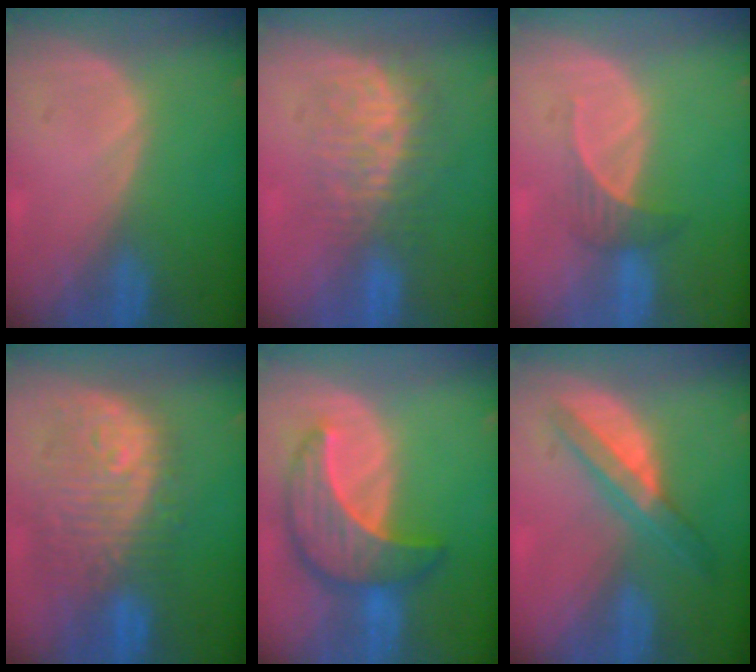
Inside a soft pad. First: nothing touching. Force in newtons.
{"total": 8.6, "press": 7.4, "slide": 4.4}
{"total": 2.8, "press": 2.7, "slide": 0.9}
{"total": 11.3, "press": 10.6, "slide": 3.9}
{"total": 9.1, "press": 9.1, "slide": 0.7}
{"total": 6.4, "press": 5.6, "slide": 3.2}